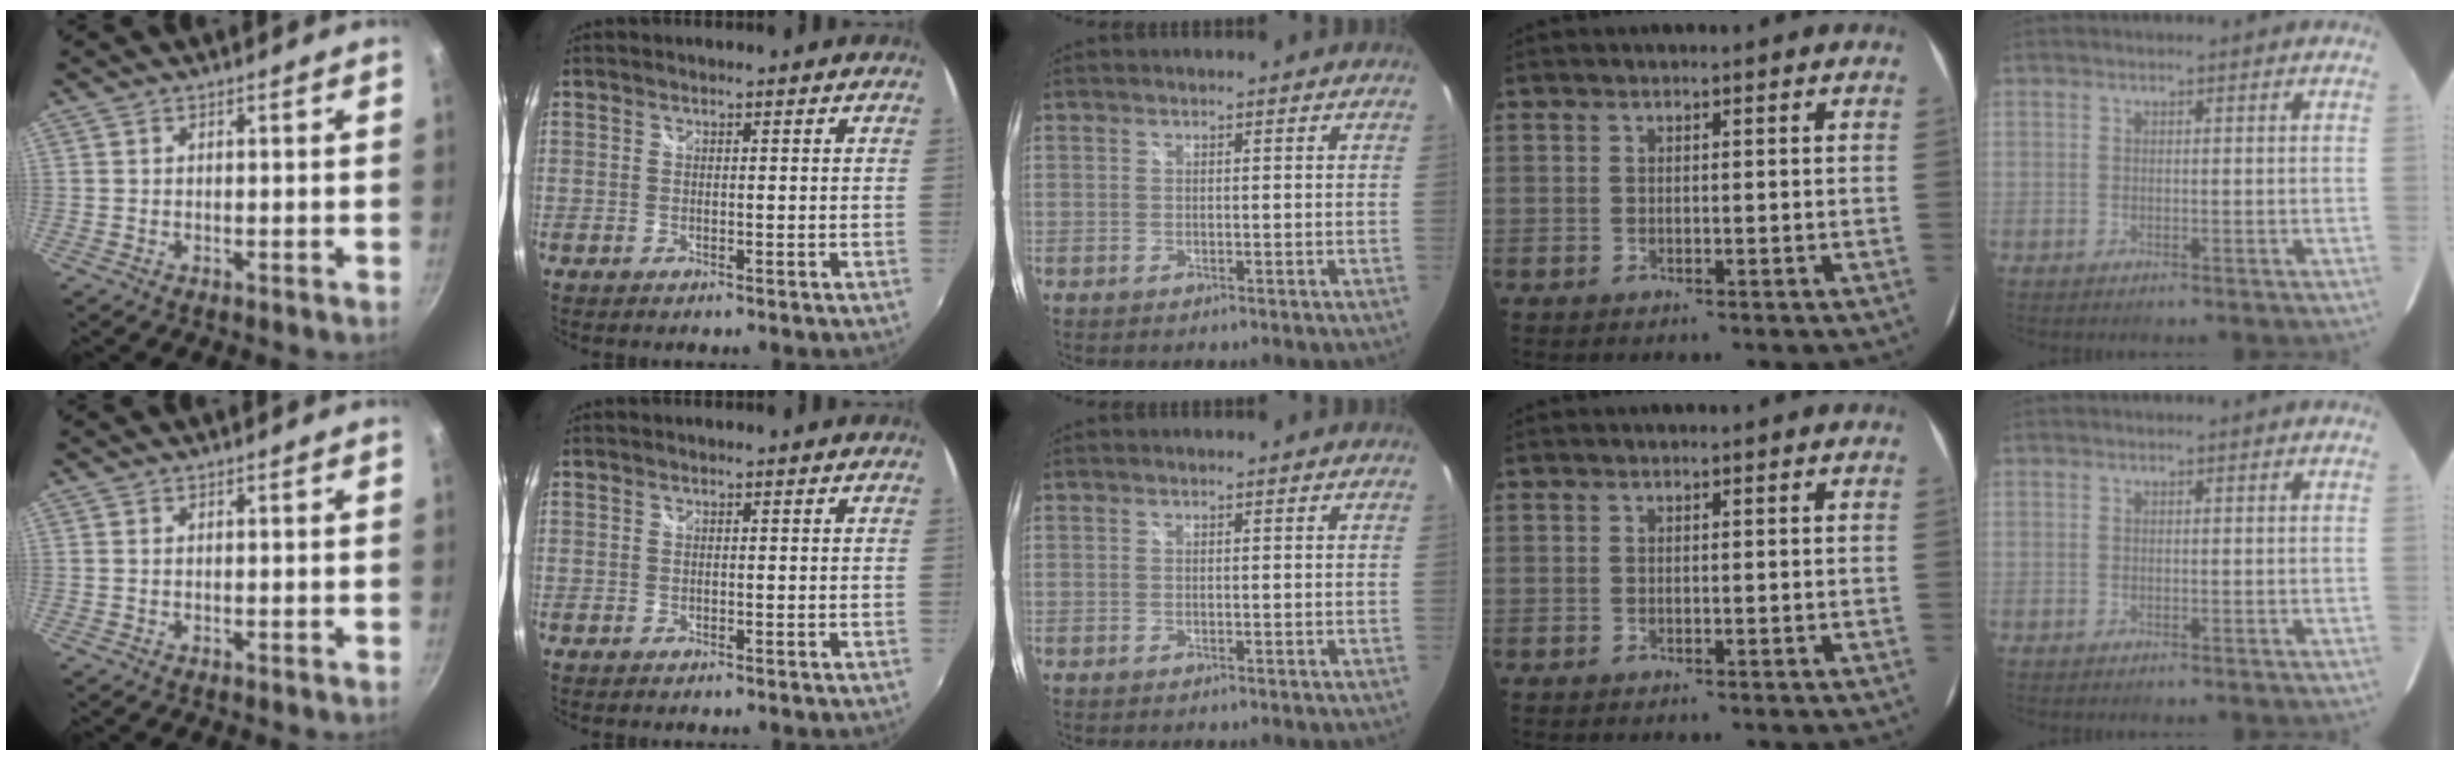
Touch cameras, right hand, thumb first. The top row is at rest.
{}